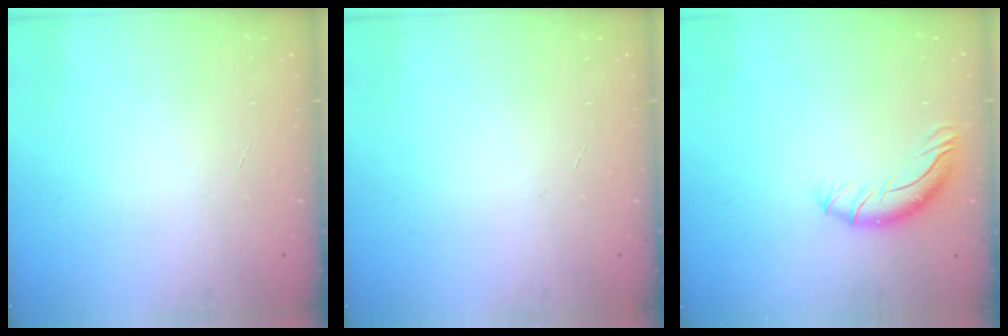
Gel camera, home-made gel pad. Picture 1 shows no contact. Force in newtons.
{"total": 0.0}
{"total": 8.7, "press": 8.6, "slide": 1.1}